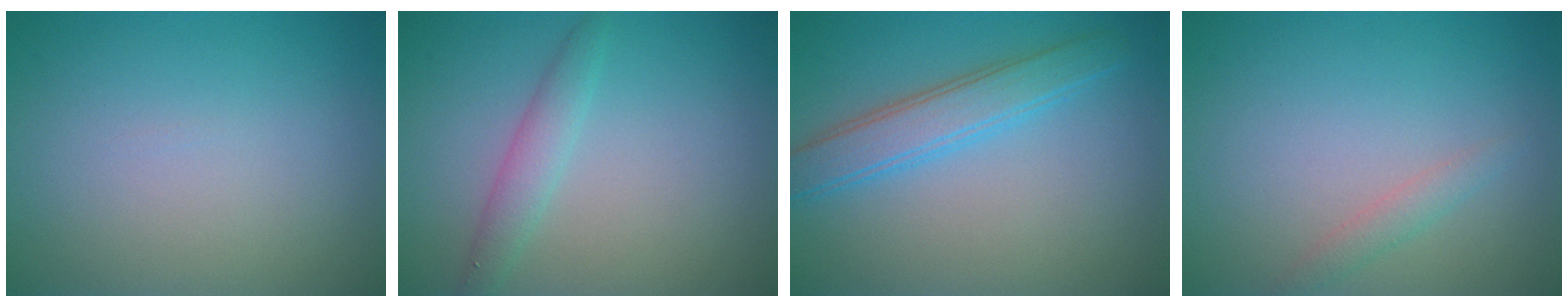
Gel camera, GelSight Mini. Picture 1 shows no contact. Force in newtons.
{"total": 2.0, "press": 2.0, "slide": 0.0}
{"total": 3.7, "press": 3.7, "slide": 0.0}
{"total": 1.3, "press": 1.3, "slide": 0.2}